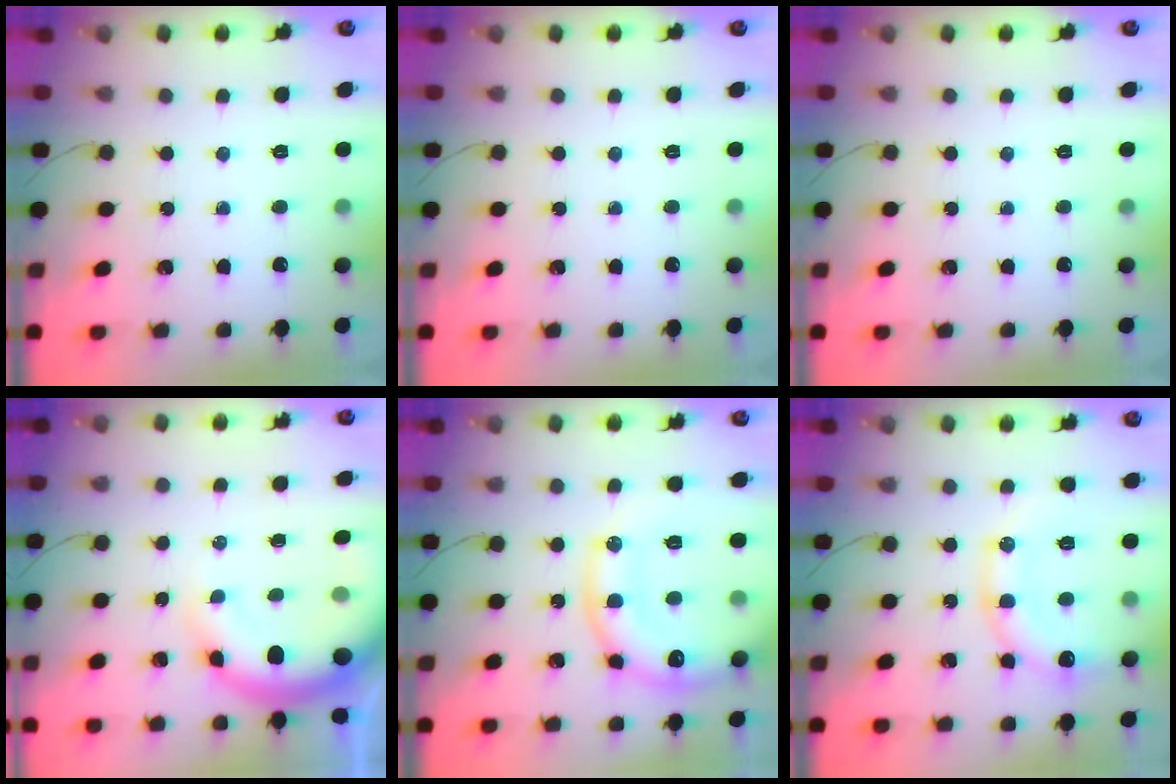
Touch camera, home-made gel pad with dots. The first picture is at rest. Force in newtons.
{"total": 0.0}
{"total": 0.0}
{"total": 12.7, "press": 12.4, "slide": 2.7}
{"total": 21.7, "press": 21.5, "slide": 3.0}
{"total": 12.9, "press": 12.8, "slide": 1.9}